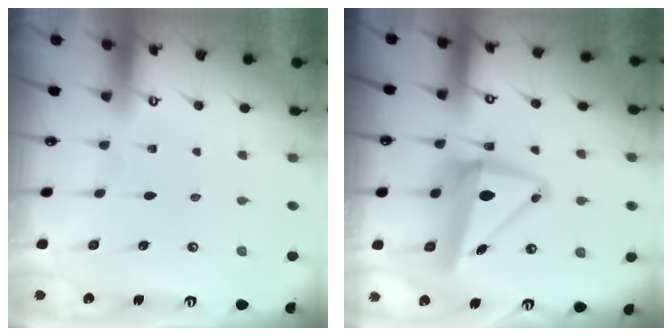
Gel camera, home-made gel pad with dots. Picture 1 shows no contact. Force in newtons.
{"total": 9.4, "press": 9.1, "slide": 2.4}